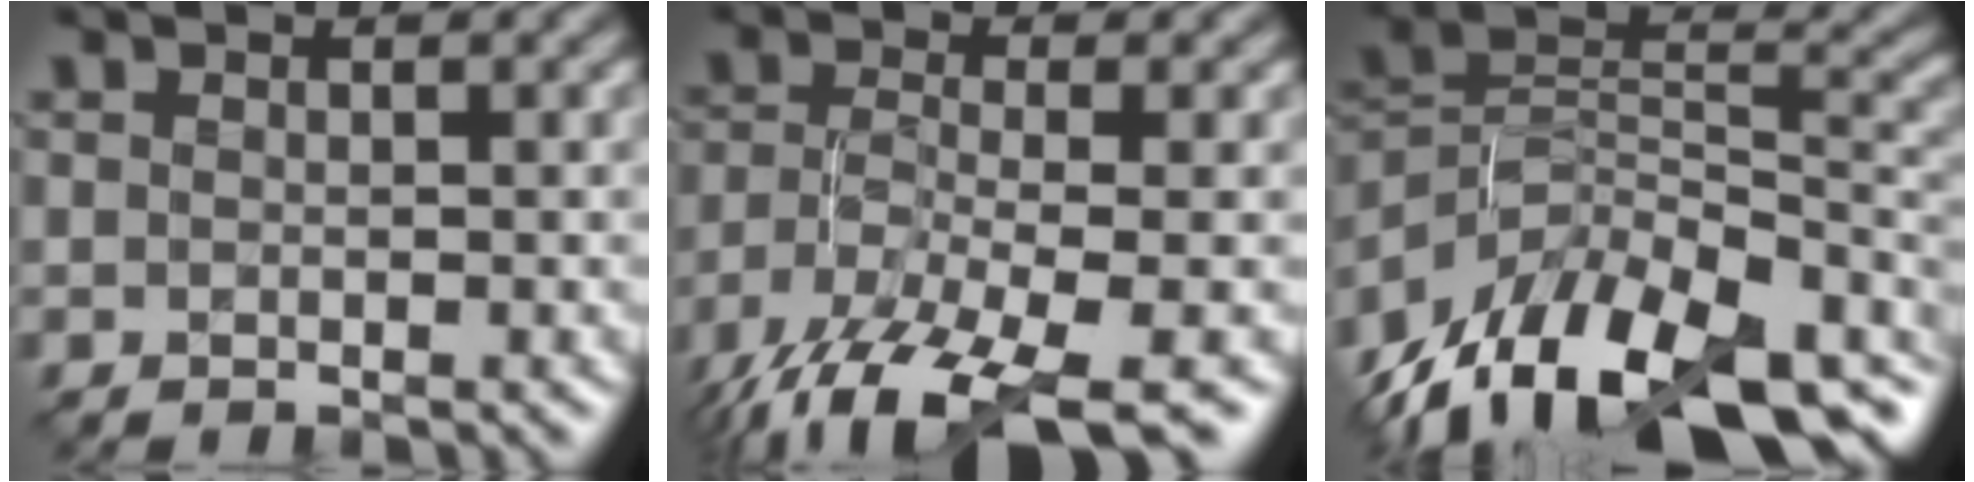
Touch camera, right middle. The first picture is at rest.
{"total": 12.4, "force": [-8.8, 3.3, 8.1], "torque": [-0.168, -0.029, -0.147]}
{"total": 16.5, "force": [-10.7, 7.5, 10.0], "torque": [-0.216, 0.004, -0.174]}